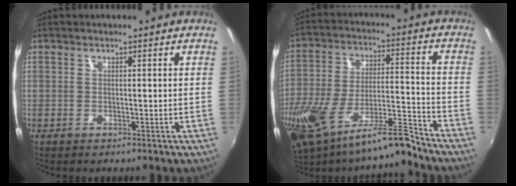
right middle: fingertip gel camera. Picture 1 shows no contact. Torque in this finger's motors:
{"motor_torque": [1.08, -1.06, 0.67, 0.21]}